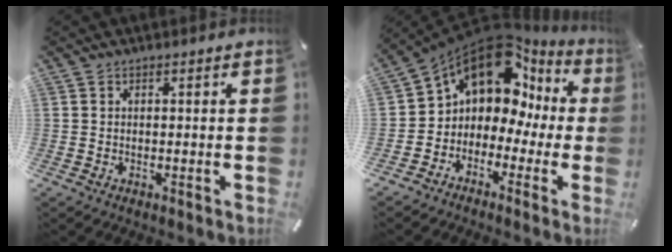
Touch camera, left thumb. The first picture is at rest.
{"total": 12.5, "force": [6.5, 8.4, 6.7], "torque": [-0.134, -0.056, 0.111]}